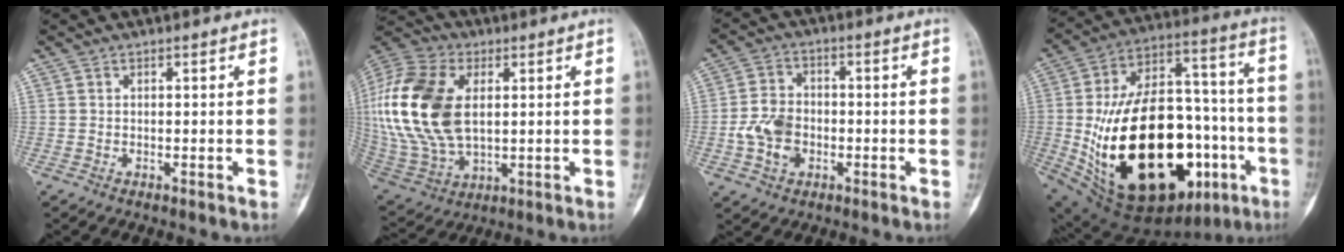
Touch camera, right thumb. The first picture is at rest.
{"total": 23.2, "force": [3.3, 14.1, 18.1], "torque": [-0.393, -0.011, 0.062]}
{"total": 8.1, "force": [-2.0, 6.1, 5.0], "torque": [-0.081, 0.016, -0.039]}
{"total": 36.7, "force": [-8.9, 18.5, 30.4], "torque": [-0.502, 0.006, -0.114]}